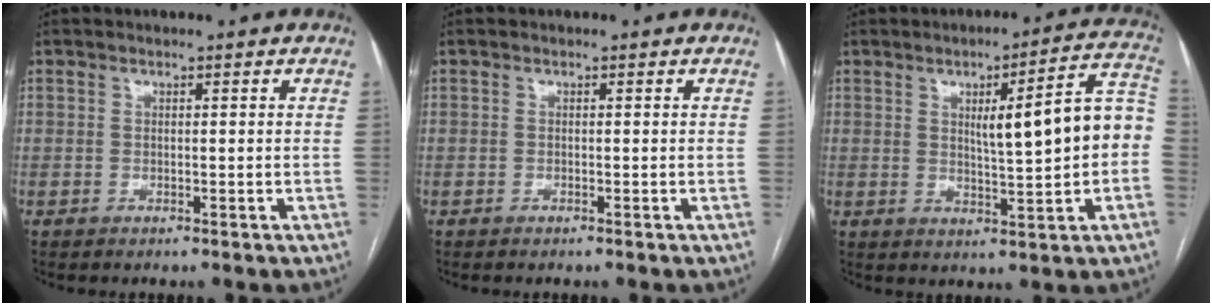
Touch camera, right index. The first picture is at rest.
{"total": 0.0}
{"total": 11.8, "force": [0.5, 1.3, 11.7], "torque": [-0.153, 0.028, 0.009]}